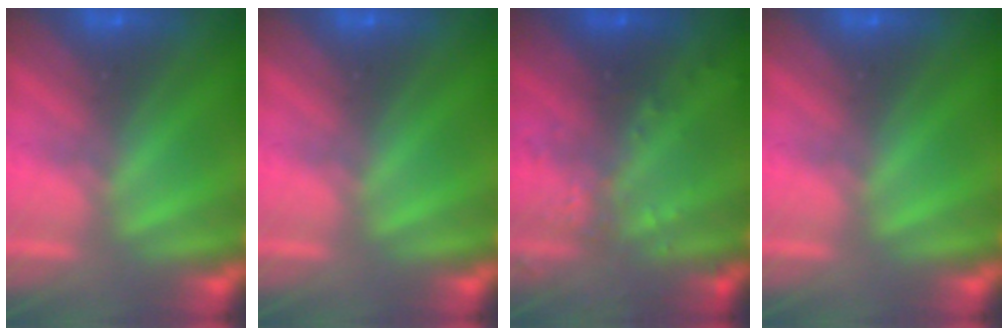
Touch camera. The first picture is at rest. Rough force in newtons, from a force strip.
{"total": 0.0}
{"total": 2.9}
{"total": 0.0}